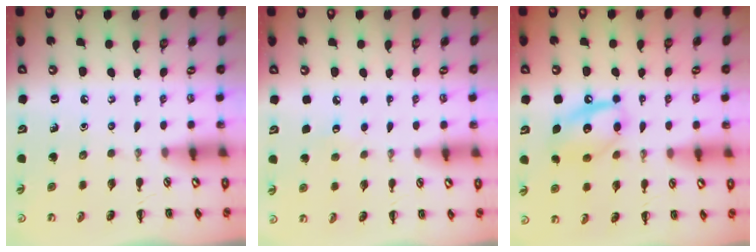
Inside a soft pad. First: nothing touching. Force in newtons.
{"total": 4.3, "press": 4.2, "slide": 1.0}
{"total": 12.6, "press": 12.4, "slide": 1.9}